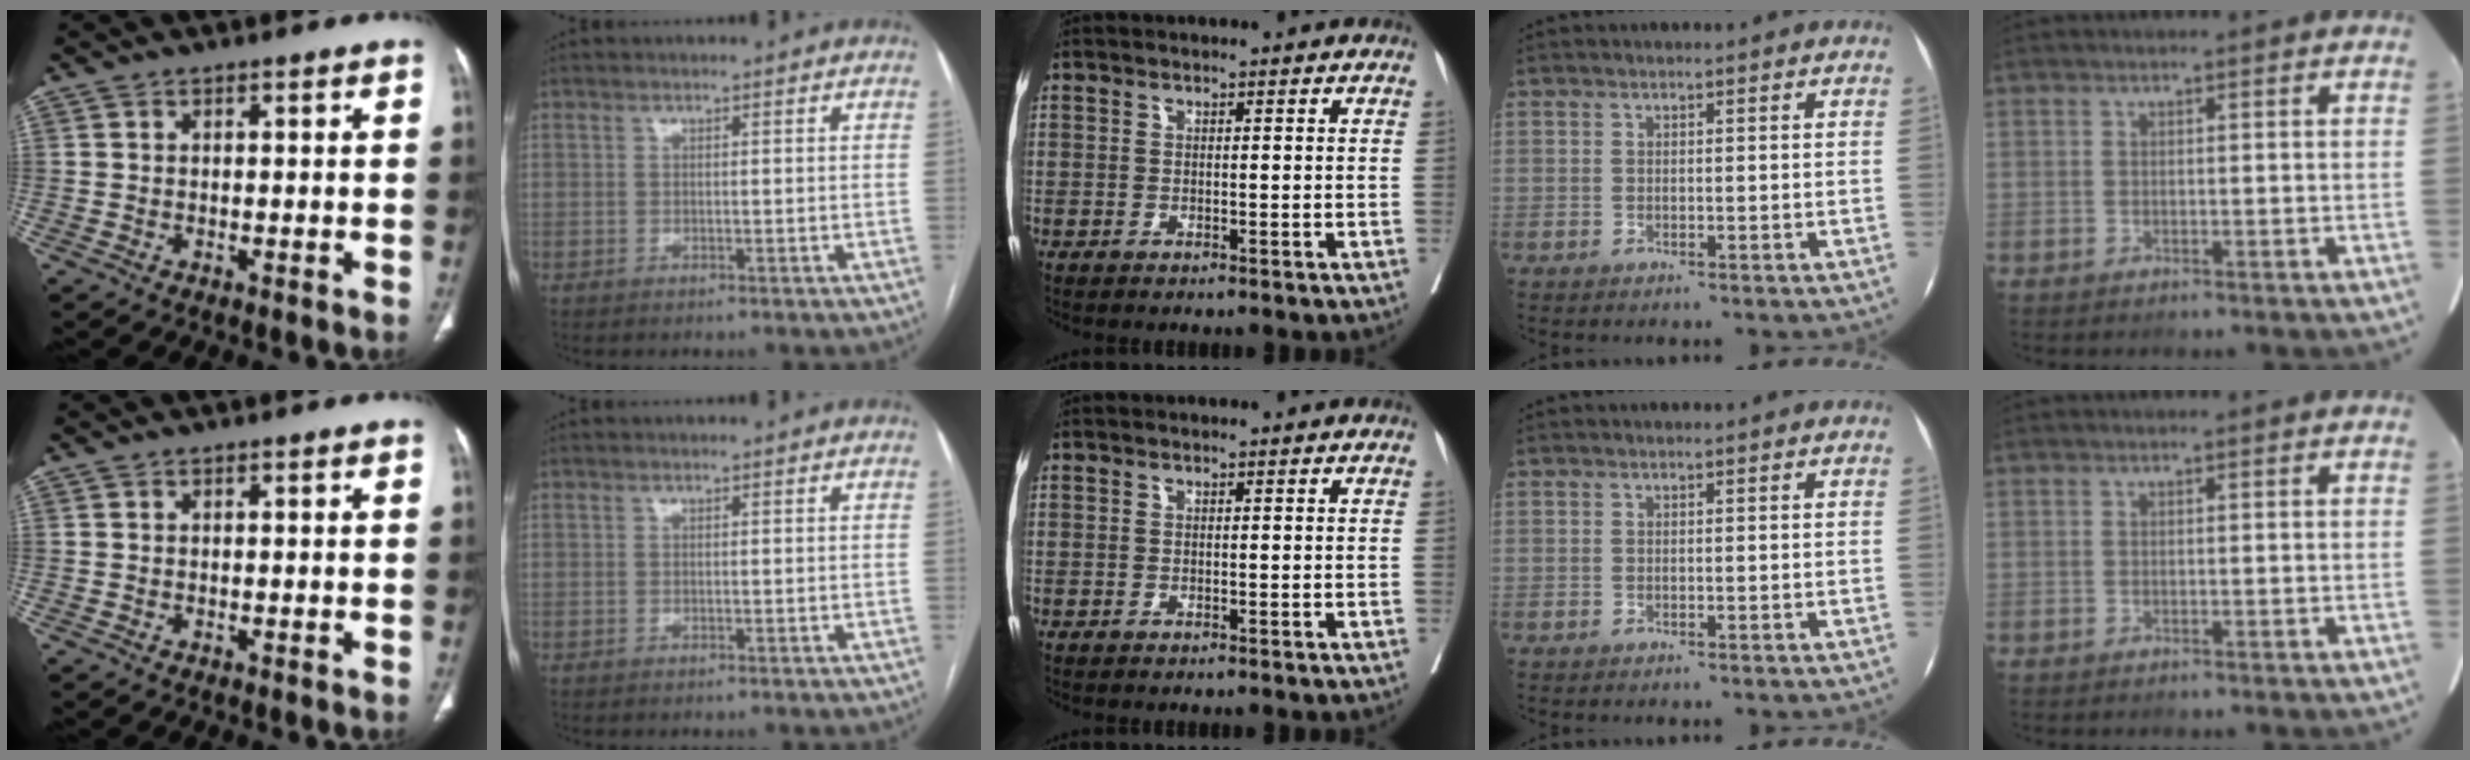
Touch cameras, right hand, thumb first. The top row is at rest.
{}